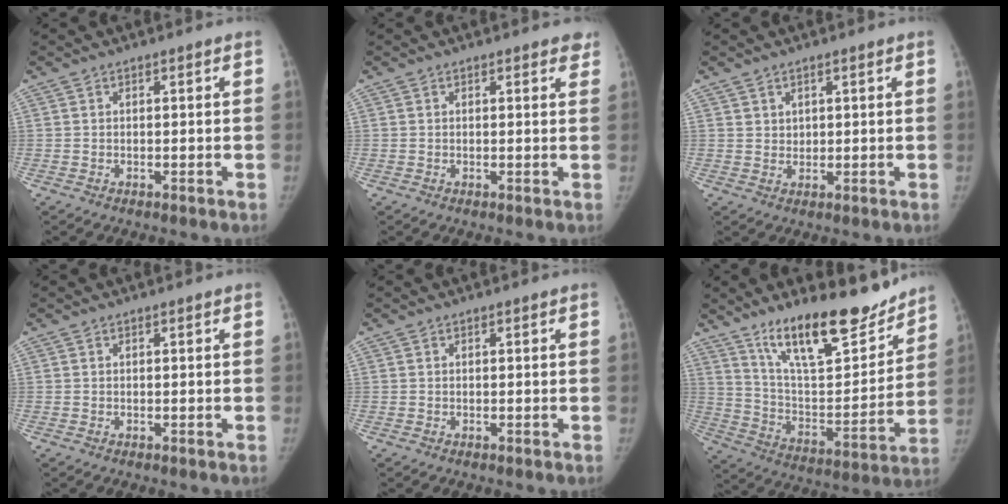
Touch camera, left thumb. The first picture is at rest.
{"total": 2.0, "force": [1.5, 0.8, 1.0], "torque": [0.007, -0.003, 0.011]}
{"total": 1.8, "force": [1.2, 1.3, 0.2], "torque": [0.012, -0.008, 0.017]}
{"total": 0.0}
{"total": 0.0}
{"total": 21.9, "force": [16.5, 6.7, 12.8], "torque": [-0.160, -0.096, 0.277]}